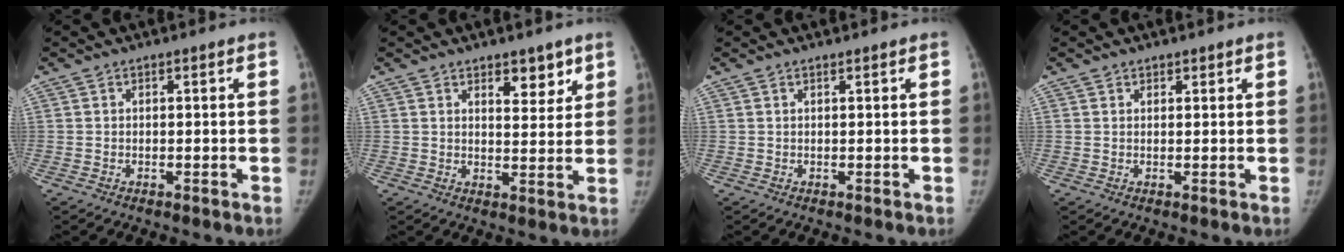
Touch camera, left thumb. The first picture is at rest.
{"total": 5.5, "force": [3.6, 2.8, 3.2], "torque": [-0.014, -0.024, 0.051]}
{"total": 0.0}
{"total": 1.1, "force": [0.9, 0.7, -0.1], "torque": [0.024, -0.003, 0.009]}